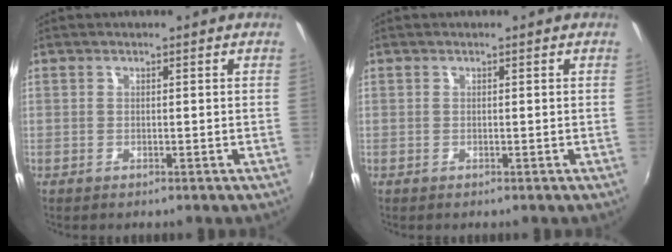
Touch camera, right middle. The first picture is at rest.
{"total": 0.0}